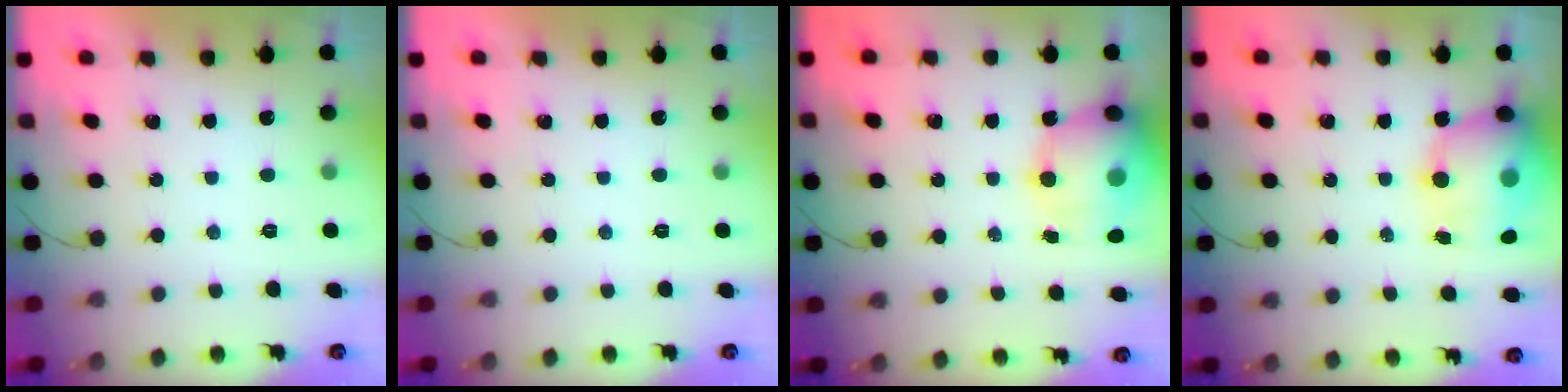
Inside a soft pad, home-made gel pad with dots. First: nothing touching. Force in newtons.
{"total": 0.0}
{"total": 15.4, "press": 14.8, "slide": 4.0}
{"total": 15.6, "press": 15.2, "slide": 3.5}